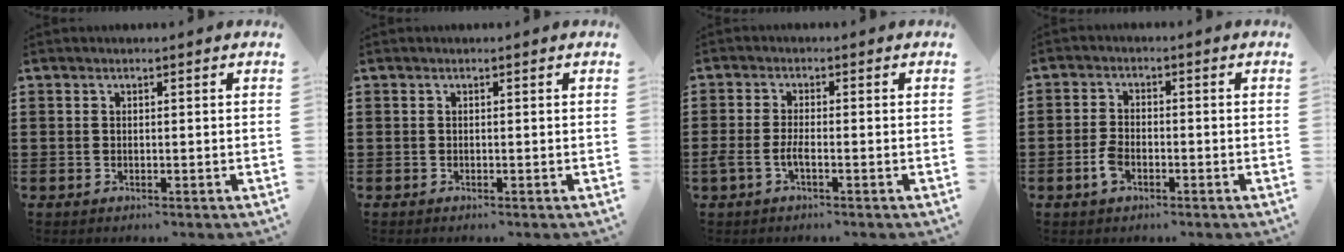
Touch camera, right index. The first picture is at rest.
{"total": 0.0}
{"total": 2.6, "force": [-1.2, 0.5, 2.2], "torque": [-0.054, -0.005, -0.026]}
{"total": 3.3, "force": [-1.6, 1.6, 2.5], "torque": [-0.066, -0.006, -0.034]}